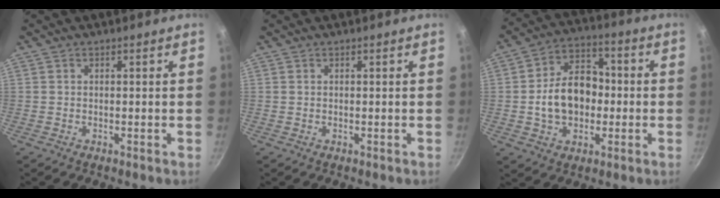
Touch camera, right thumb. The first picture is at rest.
{"total": 0.0}
{"total": 13.3, "force": [-1.0, 9.7, 9.0], "torque": [-0.116, 0.029, -0.025]}